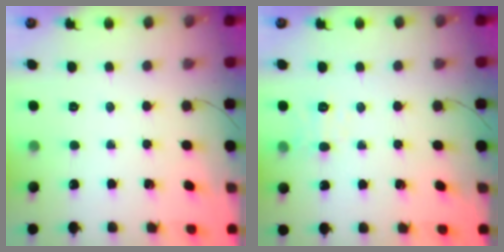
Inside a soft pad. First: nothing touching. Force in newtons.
{"total": 6.6, "press": 6.5, "slide": 1.4}